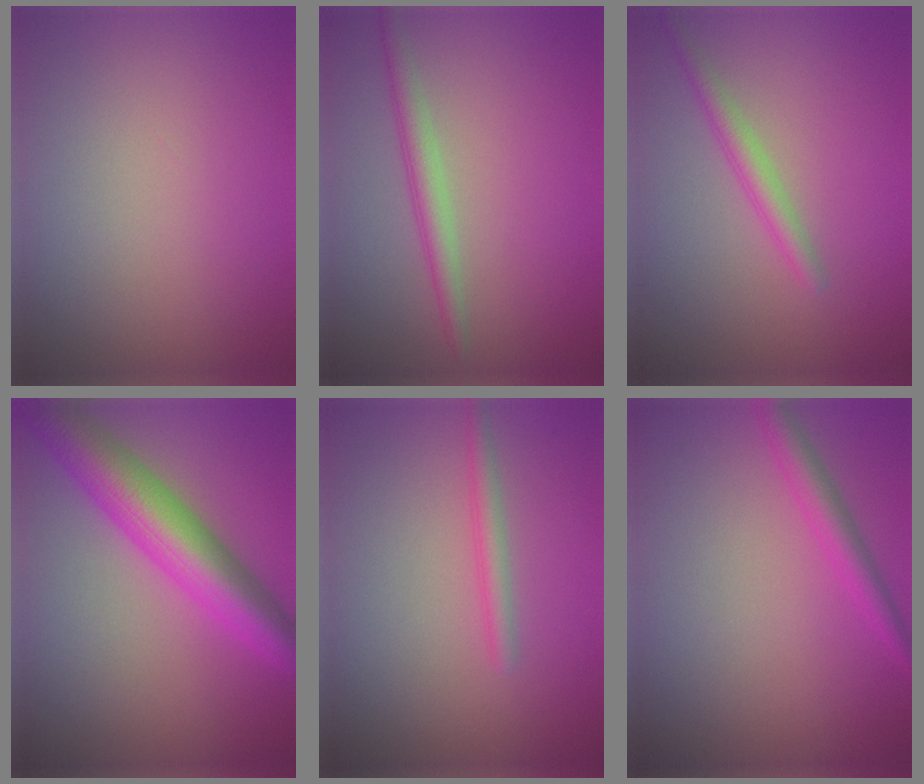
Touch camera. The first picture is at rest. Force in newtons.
{"total": 2.3, "press": 2.3, "slide": 0.1}
{"total": 2.2, "press": 2.2, "slide": 0.0}
{"total": 8.1, "press": 8.1, "slide": 0.3}
{"total": 1.7, "press": 1.7, "slide": 0.1}
{"total": 2.5, "press": 2.5, "slide": 0.1}